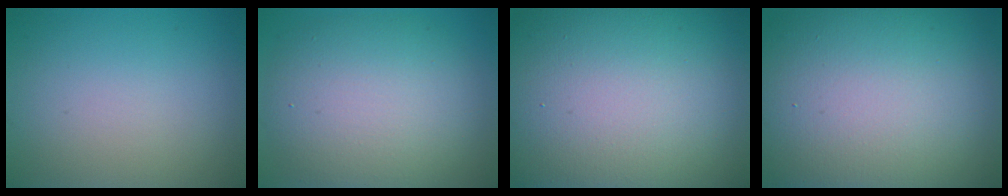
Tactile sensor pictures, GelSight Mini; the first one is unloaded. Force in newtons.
{"total": 9.3, "press": 9.3, "slide": 0.6}
{"total": 23.3, "press": 23.3, "slide": 1.2}
{"total": 19.4, "press": 19.4, "slide": 1.2}